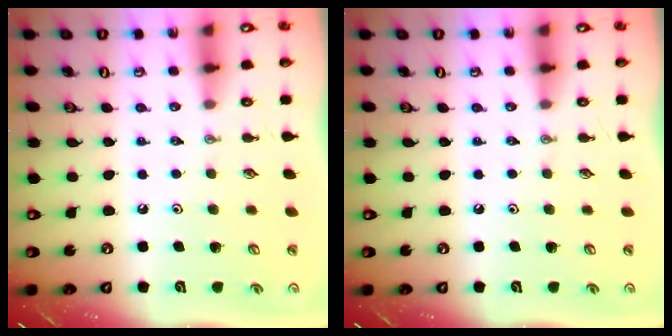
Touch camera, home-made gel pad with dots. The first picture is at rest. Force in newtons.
{"total": 0.0}